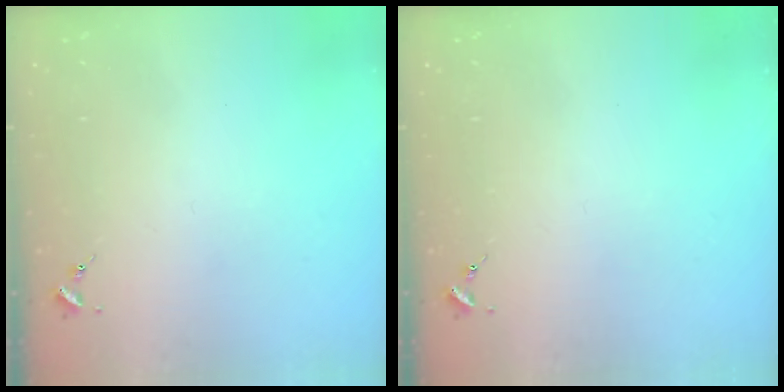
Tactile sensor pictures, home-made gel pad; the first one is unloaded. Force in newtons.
{"total": 0.0}